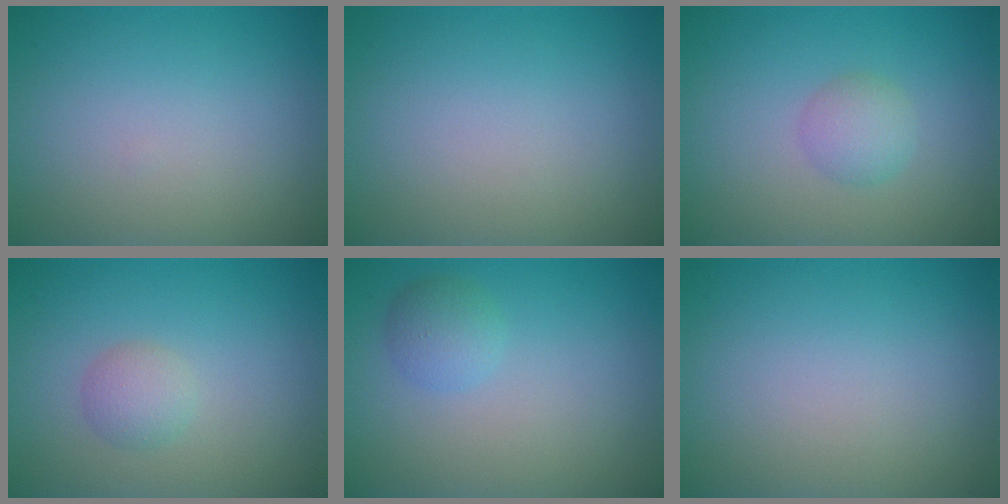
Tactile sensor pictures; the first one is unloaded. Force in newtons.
{"total": 0.0}
{"total": 1.9, "press": 1.9, "slide": 0.0}
{"total": 1.7, "press": 1.7, "slide": 0.2}
{"total": 1.9, "press": 1.9, "slide": 0.1}
{"total": 0.0}